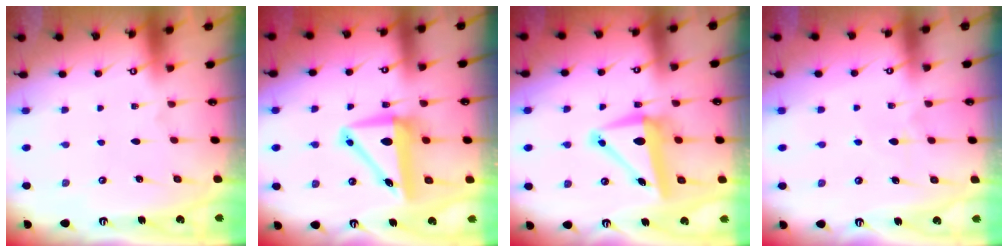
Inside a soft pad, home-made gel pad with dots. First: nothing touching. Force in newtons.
{"total": 8.5, "press": 8.2, "slide": 2.2}
{"total": 10.3, "press": 9.8, "slide": 3.2}
{"total": 5.4, "press": 5.4, "slide": 0.2}